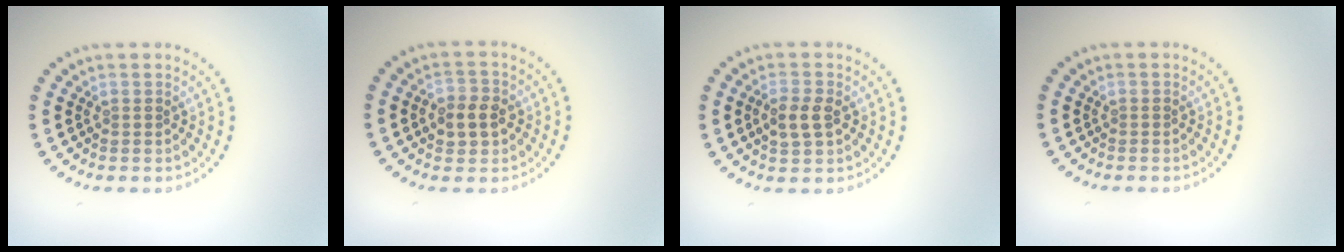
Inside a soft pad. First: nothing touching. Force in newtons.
{"total": 2.9, "press": 2.8, "slide": 0.4}
{"total": 2.7, "press": 2.6, "slide": 0.3}
{"total": 0.0}